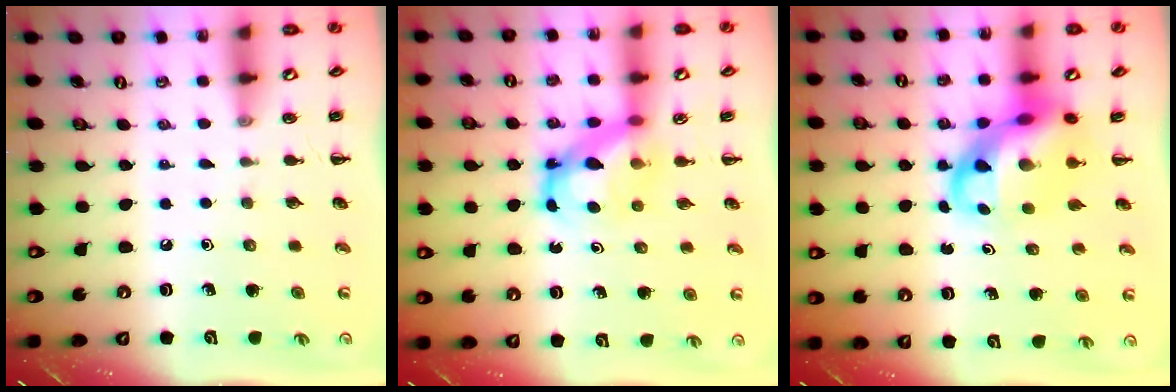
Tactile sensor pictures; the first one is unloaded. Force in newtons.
{"total": 6.0, "press": 5.9, "slide": 0.5}
{"total": 11.7, "press": 11.3, "slide": 3.2}